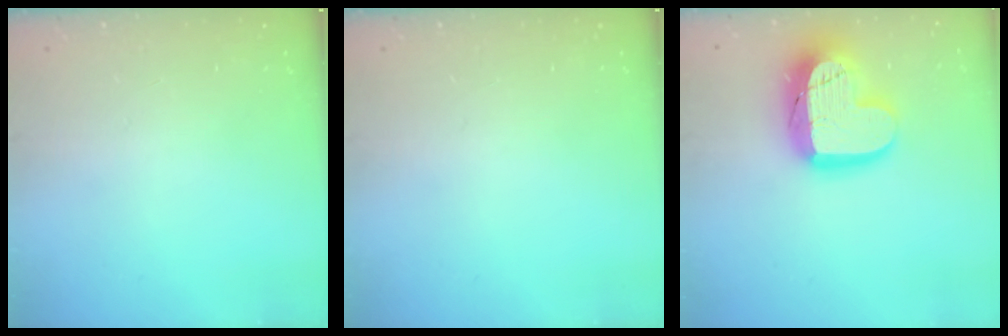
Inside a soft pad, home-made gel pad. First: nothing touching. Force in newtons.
{"total": 0.0}
{"total": 18.4, "press": 18.3, "slide": 1.4}